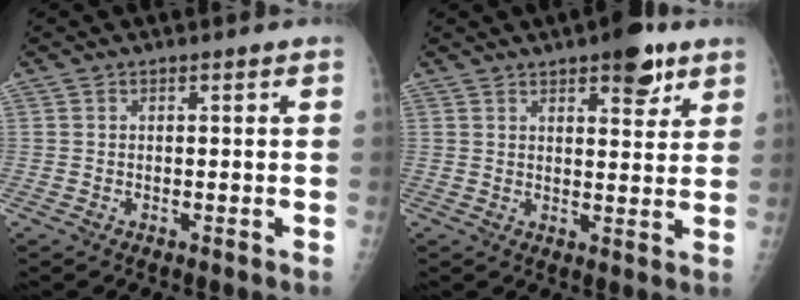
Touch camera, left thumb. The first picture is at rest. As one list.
[{"total": 7.8, "force": [4.8, 3.0, 5.3], "torque": [-0.050, -0.022, 0.063]}]